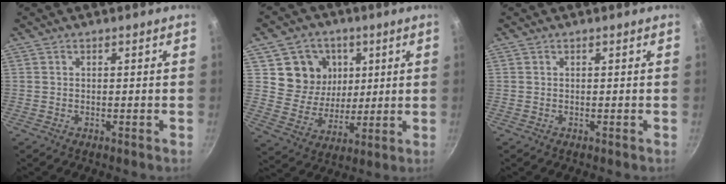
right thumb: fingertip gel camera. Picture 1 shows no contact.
{"total": 11.8, "force": [3.7, 10.4, 4.0], "torque": [-0.033, -0.023, 0.068]}
{"total": 0.0}